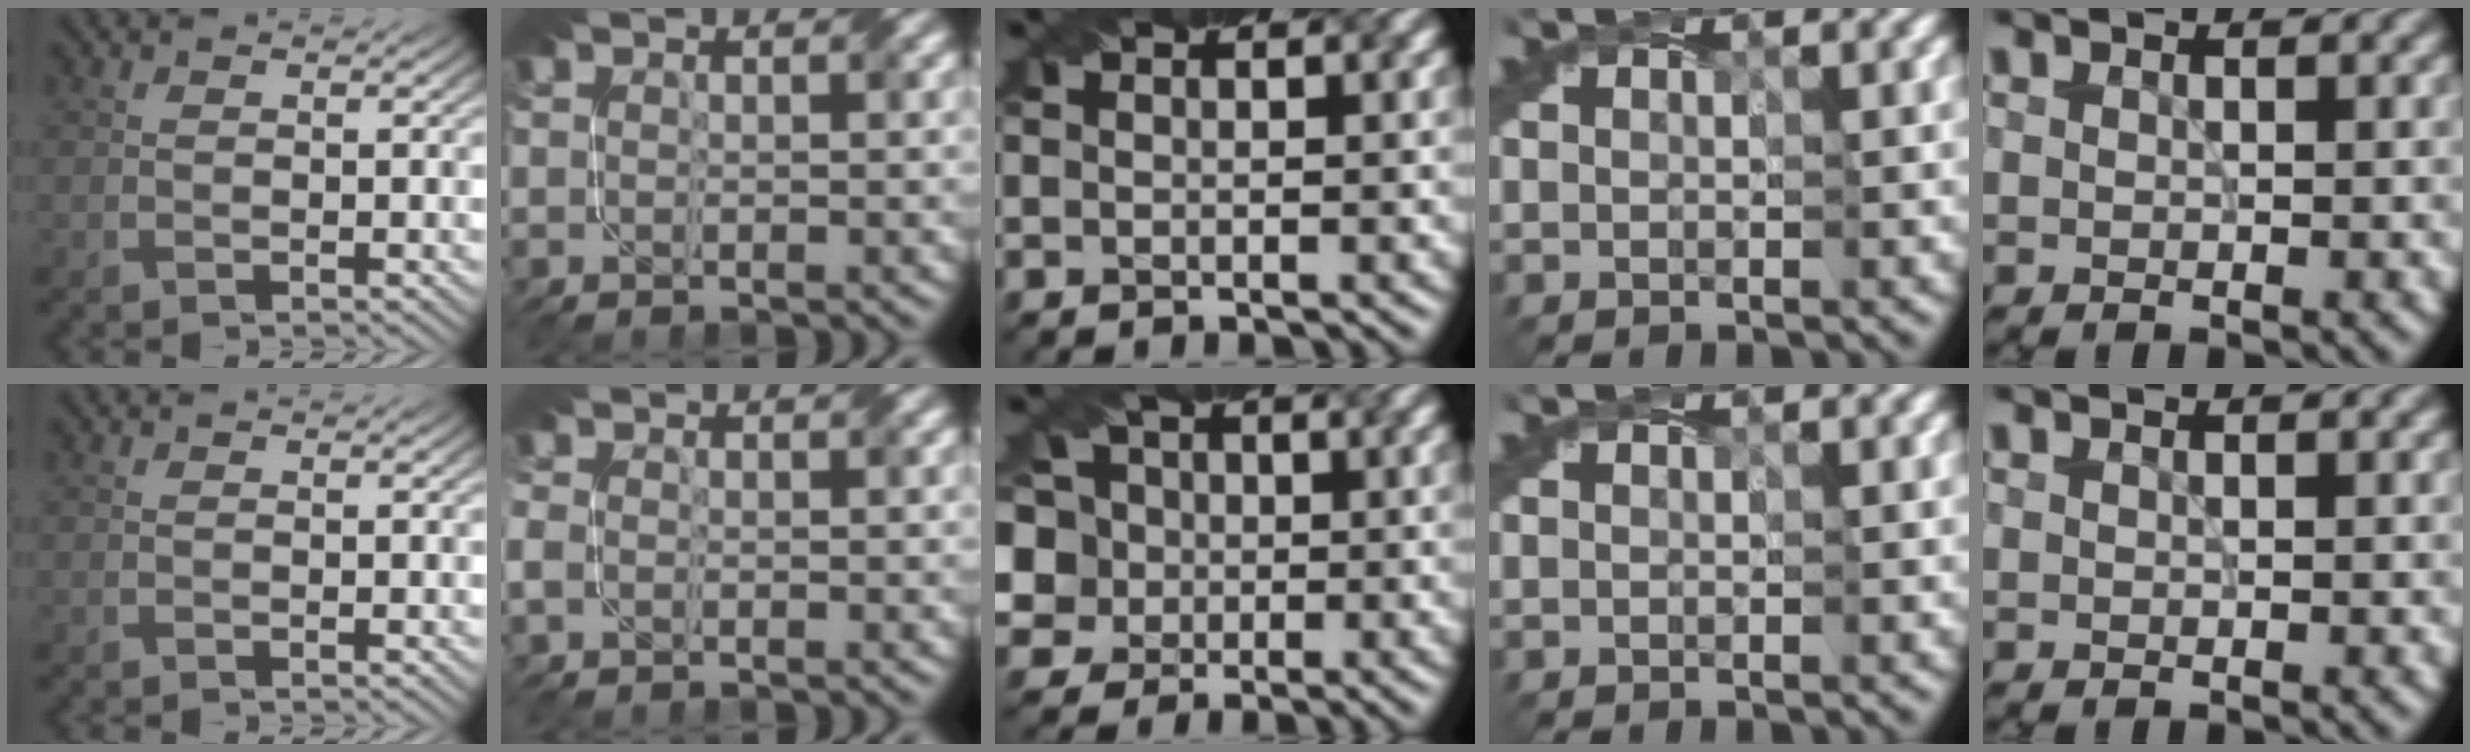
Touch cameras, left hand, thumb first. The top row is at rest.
{"index": {"total": 1.2, "force": [-0.2, 1.1, 0.5], "torque": [-0.020, -0.004, -0.002]}, "middle": {"total": 8.3, "force": [1.8, 7.1, 3.9], "torque": [-0.069, 0.034, 0.007]}}